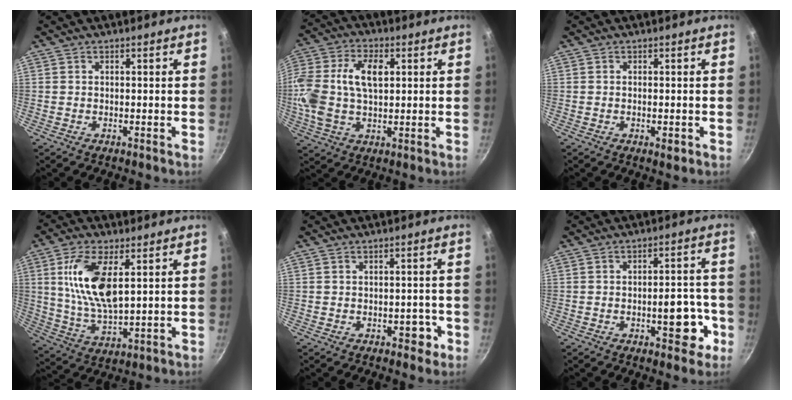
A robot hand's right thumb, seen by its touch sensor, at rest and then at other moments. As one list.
[{"total": 15.8, "force": [2.0, 9.5, 12.4], "torque": [-0.250, 0.021, 0.028]}, {"total": 1.9, "force": [-0.6, 0.7, 1.6], "torque": [-0.026, -0.003, -0.010]}, {"total": 13.4, "force": [3.7, 5.9, 11.4], "torque": [-0.219, -0.016, 0.077]}, {"total": 3.1, "force": [-1.2, 2.1, 2.0], "torque": [0.002, 0.013, -0.011]}, {"total": 8.9, "force": [-2.9, 4.3, 7.2], "torque": [-0.057, 0.022, -0.038]}]